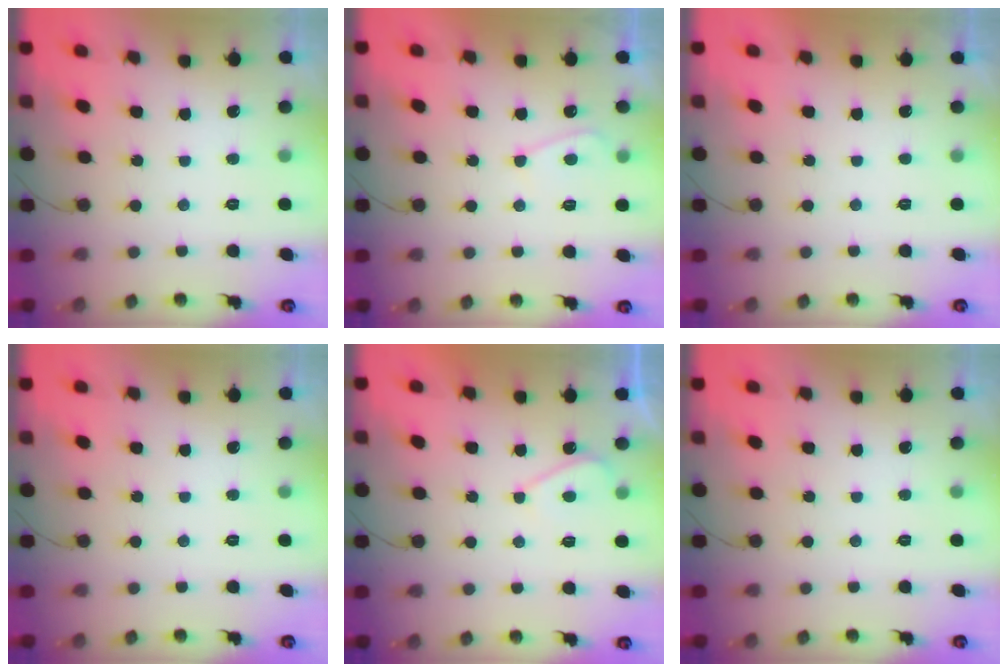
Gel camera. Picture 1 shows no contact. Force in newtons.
{"total": 5.0, "press": 4.9, "slide": 0.7}
{"total": 2.3, "press": 2.3, "slide": 0.4}
{"total": 0.0}
{"total": 2.9, "press": 2.9, "slide": 0.4}
{"total": 0.0}